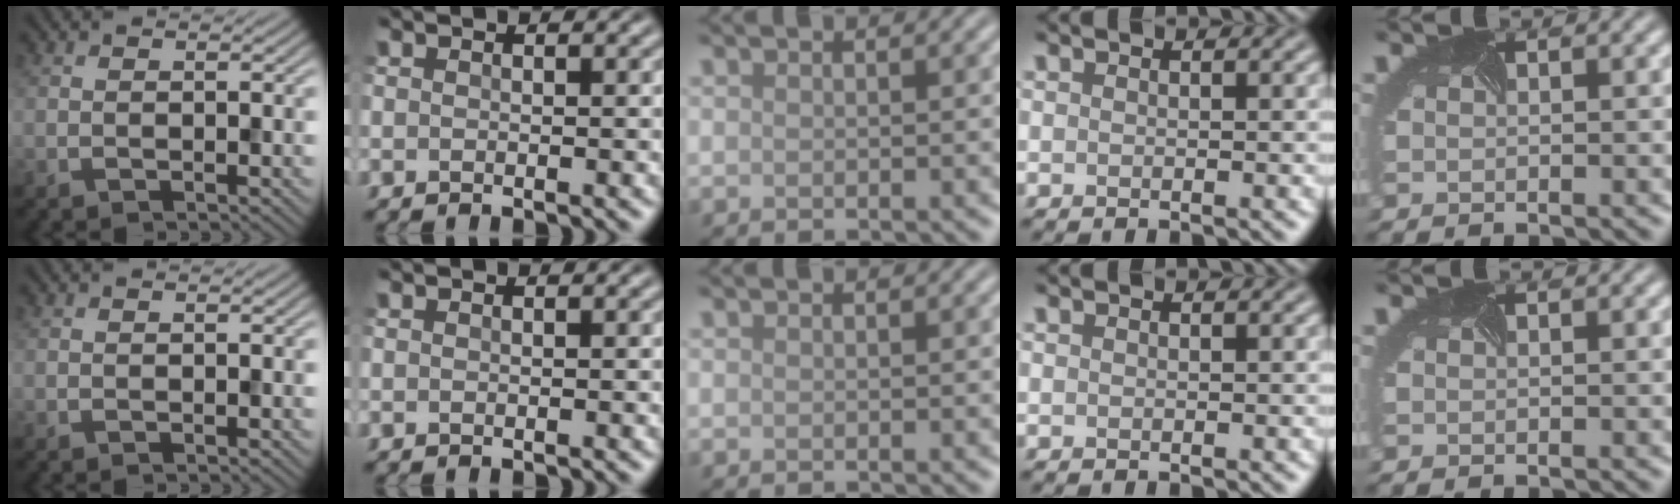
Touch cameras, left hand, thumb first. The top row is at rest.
{}